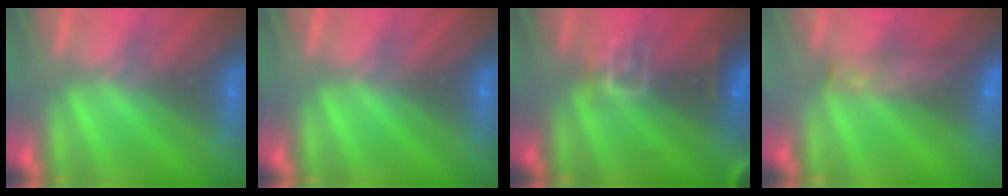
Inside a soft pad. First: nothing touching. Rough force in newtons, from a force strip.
{"total": 0.0}
{"total": 7.1}
{"total": 8.5}